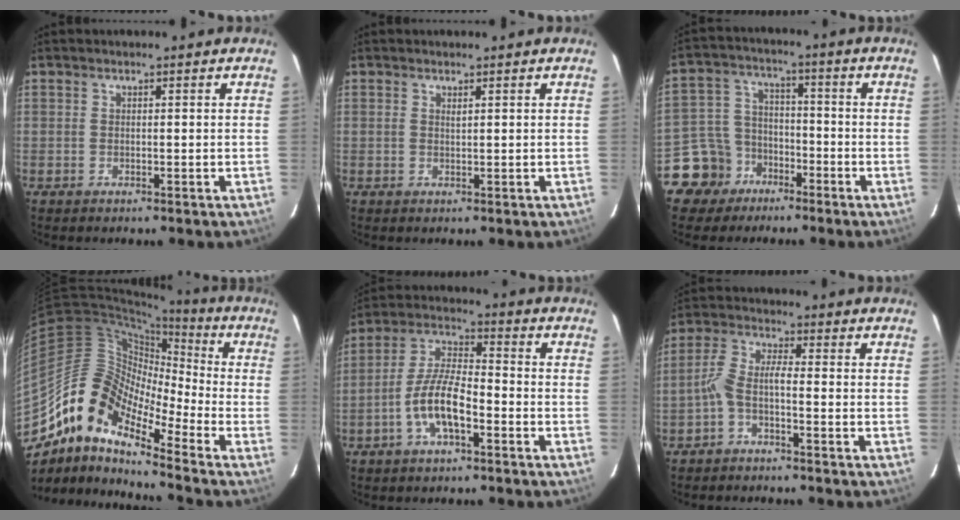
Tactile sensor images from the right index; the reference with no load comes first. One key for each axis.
{"total": 0.5, "fx": 0.4, "fy": 0.1, "fz": 0.3, "tx": -0.006, "ty": 0.000, "tz": 0.007}
{"total": 9.3, "fx": -5.8, "fy": 7.1, "fz": 1.0, "tx": -0.042, "ty": 0.035, "tz": -0.099}
{"total": 13.0, "fx": -9.0, "fy": 4.8, "fz": 7.9, "tx": -0.124, "ty": 0.015, "tz": -0.191}
{"total": 10.0, "fx": -4.4, "fy": 3.3, "fz": 8.4, "tx": -0.180, "ty": 0.007, "tz": -0.085}
{"total": 3.8, "fx": -2.0, "fy": 1.0, "fz": 3.1, "tx": -0.081, "ty": 0.014, "tz": -0.043}